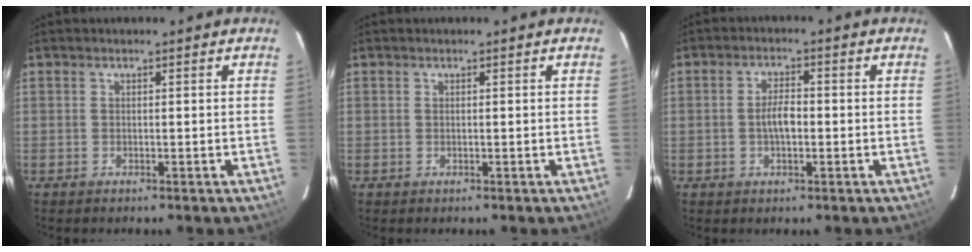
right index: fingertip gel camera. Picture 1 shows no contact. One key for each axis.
{"total": 0.0}
{"total": 3.8, "fx": -0.7, "fy": 1.6, "fz": 3.4, "tx": -0.064, "ty": 0.006, "tz": -0.010}